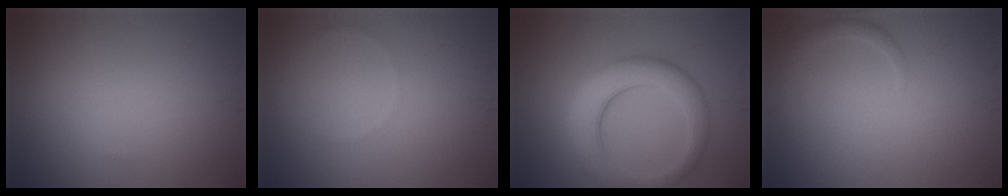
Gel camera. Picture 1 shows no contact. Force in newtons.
{"total": 0.6, "press": 0.6, "slide": 0.1}
{"total": 6.3, "press": 6.3, "slide": 0.2}
{"total": 1.2, "press": 1.1, "slide": 0.2}